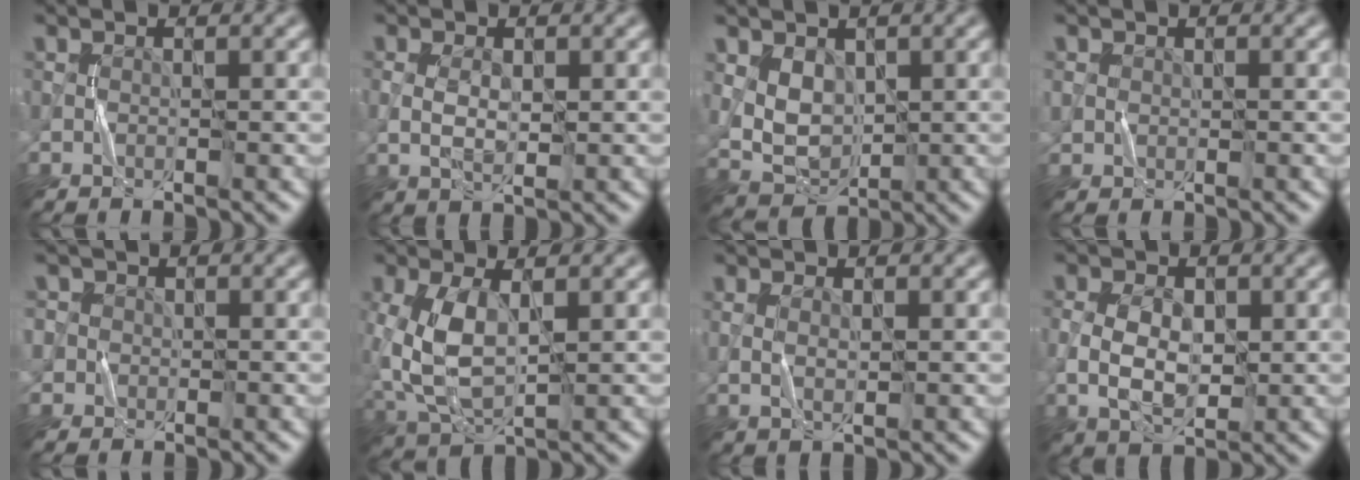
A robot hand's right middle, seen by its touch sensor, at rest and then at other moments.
{"total": 2.6, "force": [0.2, 1.5, 2.2], "torque": [-0.049, -0.002, 0.005]}
{"total": 3.8, "force": [0.9, 2.7, 2.5], "torque": [-0.050, -0.011, 0.025]}
{"total": 1.3, "force": [0.3, 1.1, 0.6], "torque": [-0.010, 0.000, 0.005]}
{"total": 3.4, "force": [0.9, 3.1, 1.2], "torque": [-0.011, 0.013, -0.001]}
{"total": 6.8, "force": [0.6, 3.6, 5.8], "torque": [-0.146, 0.001, 0.015]}
{"total": 2.1, "force": [0.4, 0.9, 1.9], "torque": [-0.043, -0.003, 0.011]}
{"total": 4.6, "force": [-0.1, 3.0, 3.5], "torque": [-0.069, -0.002, 0.001]}